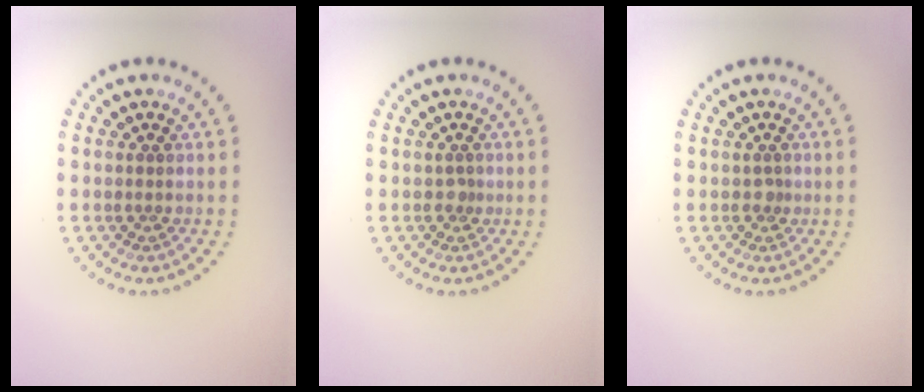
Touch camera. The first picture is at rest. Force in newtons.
{"total": 0.8, "press": 0.5, "slide": 0.5}
{"total": 0.7, "press": 0.5, "slide": 0.4}